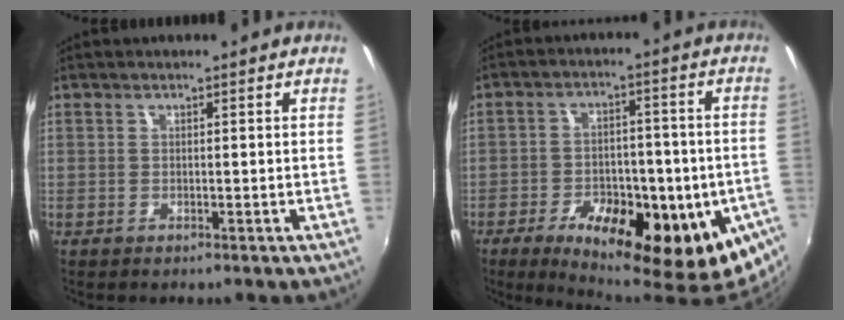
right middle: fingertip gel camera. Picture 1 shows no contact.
{"total": 23.2, "force": [-10.5, 10.4, 17.9], "torque": [-0.295, -0.039, -0.130]}